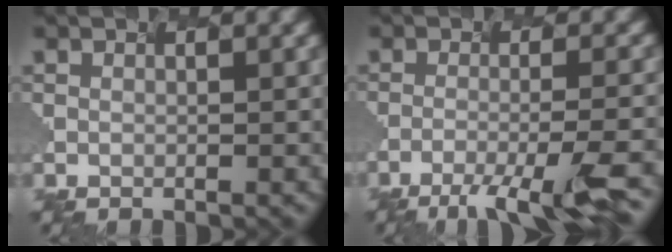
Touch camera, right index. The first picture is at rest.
{"total": 8.3, "force": [-5.4, 1.3, 6.2], "torque": [-0.087, 0.000, -0.077]}